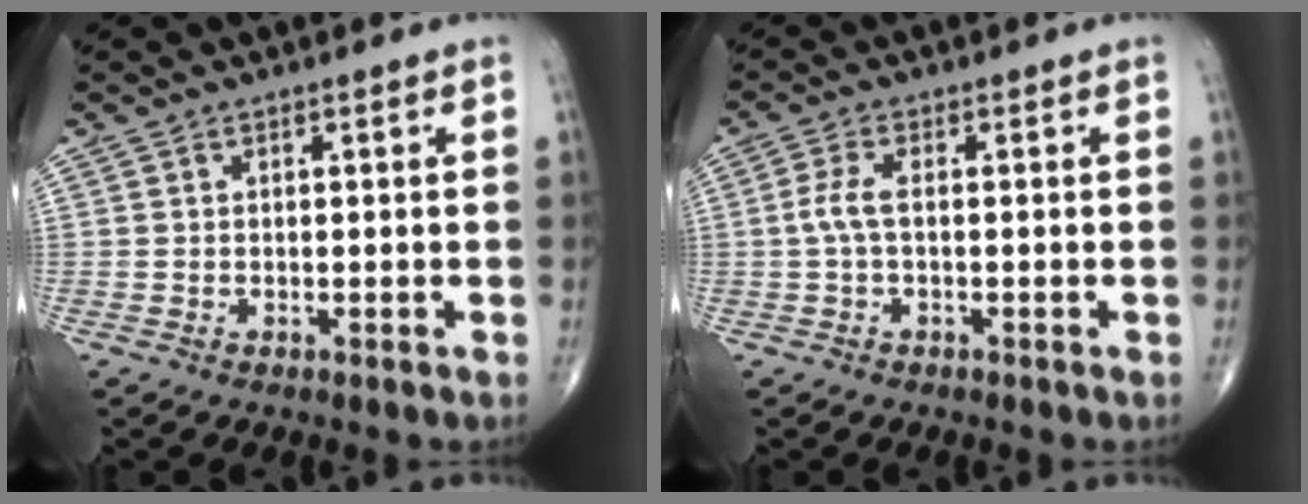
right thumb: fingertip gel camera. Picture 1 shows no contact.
{"total": 3.3, "force": [-0.2, 1.1, 3.1], "torque": [-0.076, 0.002, -0.010]}